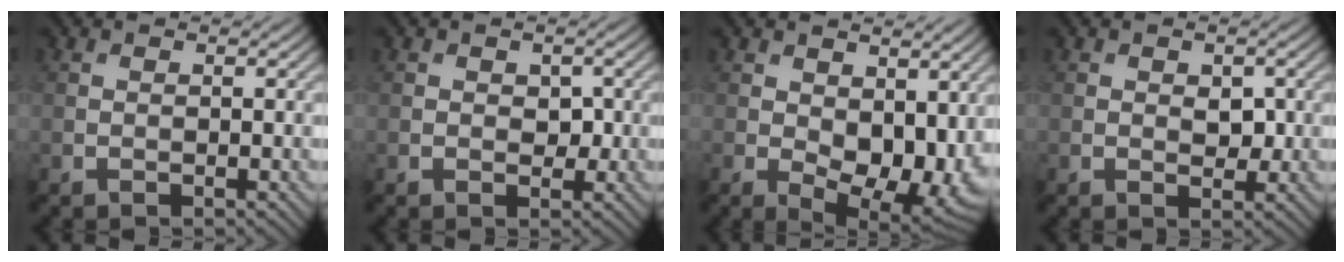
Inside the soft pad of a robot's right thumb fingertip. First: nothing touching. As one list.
[{"total": 1.8, "force": [0.1, 1.3, 1.3], "torque": [-0.021, -0.005, 0.002]}, {"total": 8.9, "force": [0.3, 5.7, 6.9], "torque": [-0.120, -0.030, 0.021]}, {"total": 2.3, "force": [0.2, 1.5, 1.8], "torque": [-0.027, -0.004, 0.003]}]